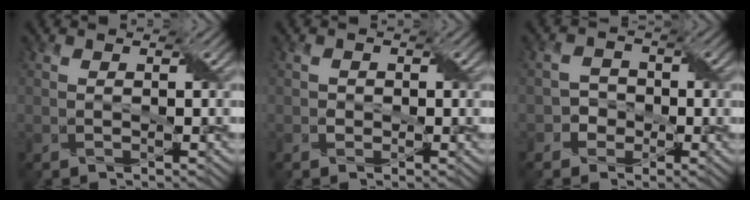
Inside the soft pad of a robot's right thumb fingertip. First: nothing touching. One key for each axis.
{"total": 1.1, "fx": -0.1, "fy": 1.1, "fz": 0.2, "tx": -0.003, "ty": -0.002, "tz": -0.003}
{"total": 2.6, "fx": -1.0, "fy": 2.4, "fz": 0.6, "tx": 0.000, "ty": 0.005, "tz": -0.023}